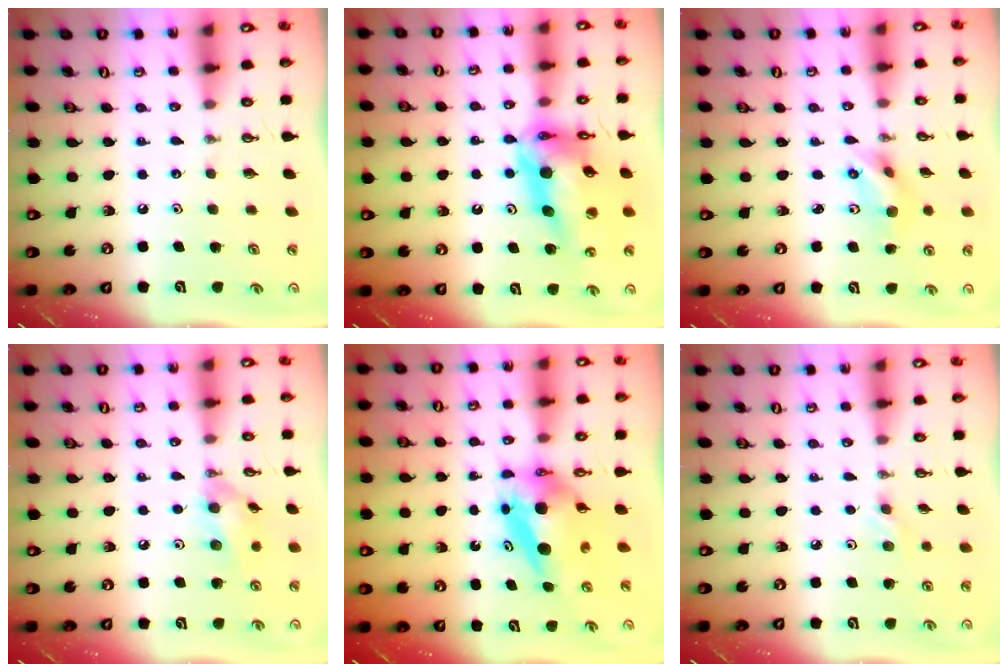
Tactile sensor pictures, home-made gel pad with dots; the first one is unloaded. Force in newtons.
{"total": 19.4, "press": 19.3, "slide": 1.8}
{"total": 5.6, "press": 4.5, "slide": 3.3}
{"total": 10.5, "press": 10.2, "slide": 2.3}
{"total": 6.8, "press": 6.7, "slide": 1.0}
{"total": 3.9, "press": 3.8, "slide": 0.6}